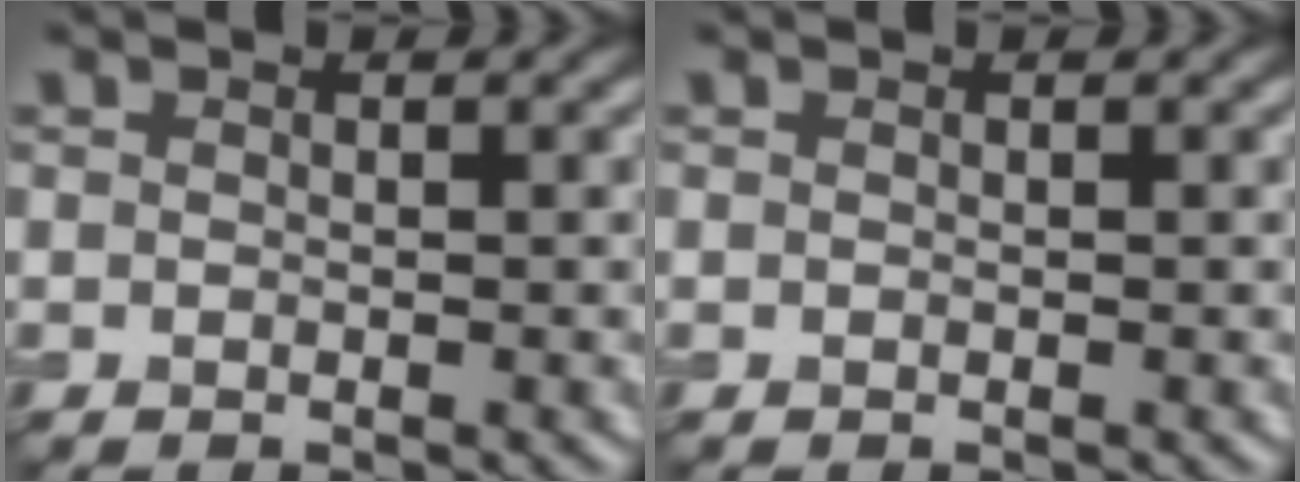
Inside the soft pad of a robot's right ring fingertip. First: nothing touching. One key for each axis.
{"total": 0.0}